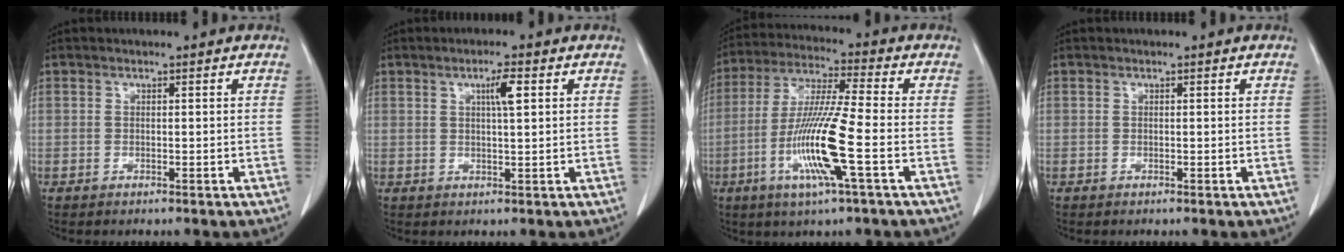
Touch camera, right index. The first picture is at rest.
{"total": 3.3, "force": [1.2, 0.2, 3.0], "torque": [-0.054, 0.000, 0.019]}
{"total": 13.0, "force": [-3.9, -0.3, 12.4], "torque": [-0.251, -0.013, -0.079]}
{"total": 0.0}